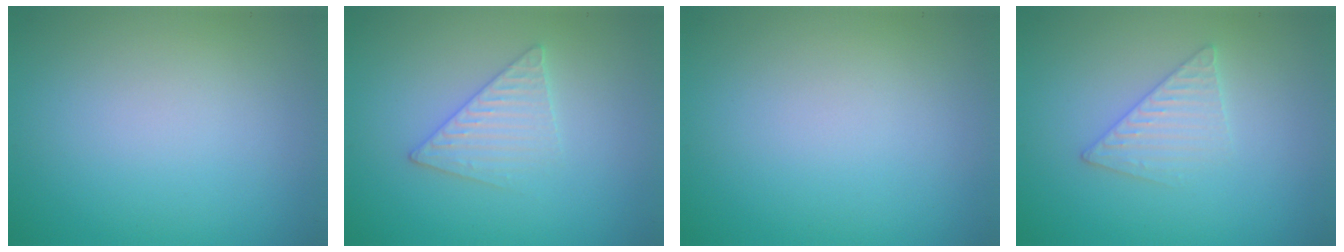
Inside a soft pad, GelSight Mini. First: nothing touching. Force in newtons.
{"total": 2.6, "press": 2.6, "slide": 0.3}
{"total": 0.0}
{"total": 2.4, "press": 2.3, "slide": 0.2}